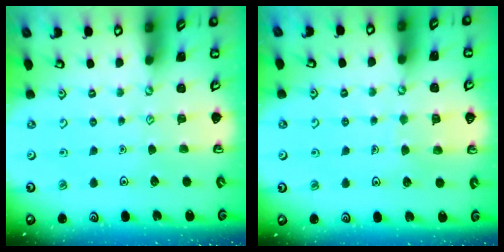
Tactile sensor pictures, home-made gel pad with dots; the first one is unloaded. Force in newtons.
{"total": 4.8, "press": 4.8, "slide": 0.4}